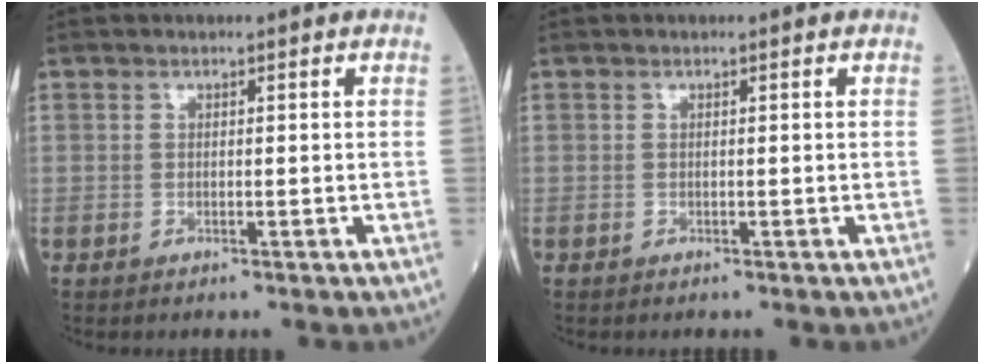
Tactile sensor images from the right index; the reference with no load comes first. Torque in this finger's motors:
{"motor_torque": [-0.06, -0.09, -0.04, 0.01]}